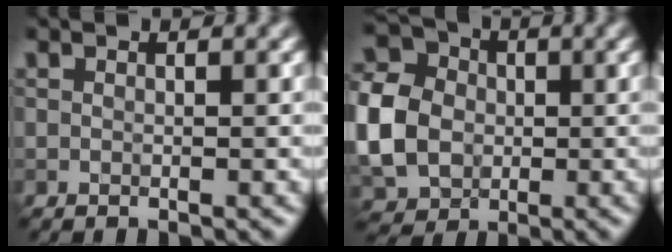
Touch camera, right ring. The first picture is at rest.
{"total": 8.5, "force": [-0.9, 7.0, 4.6], "torque": [-0.124, 0.001, -0.024]}